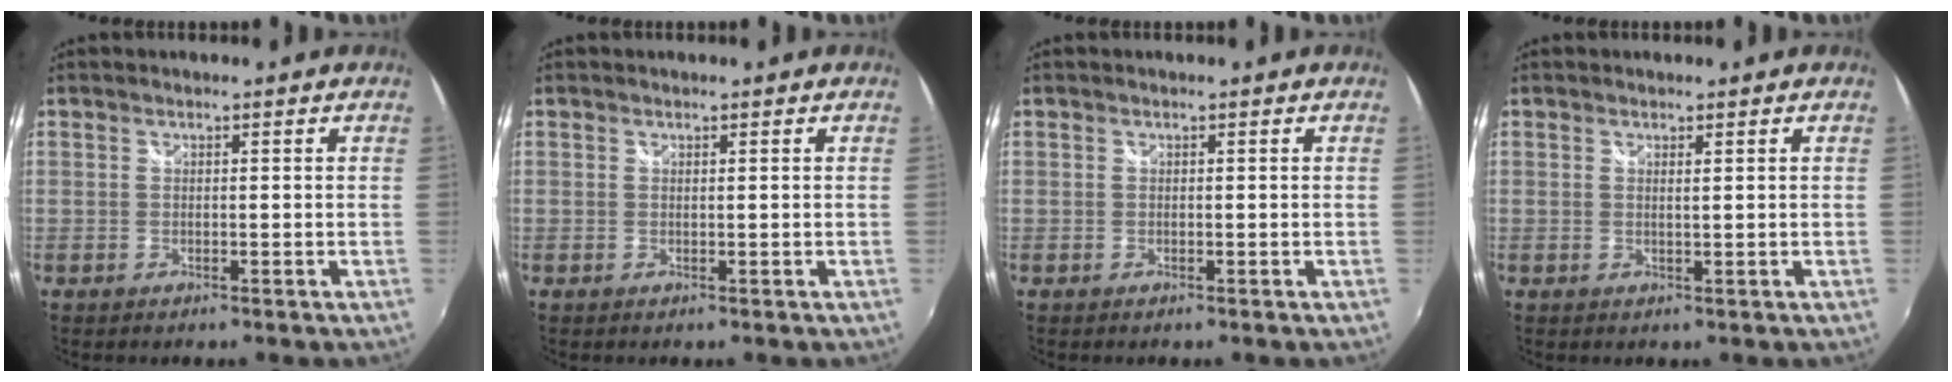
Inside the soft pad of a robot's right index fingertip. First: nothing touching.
{"total": 0.6, "force": [0.1, -0.4, -0.4], "torque": [0.007, -0.001, 0.000]}
{"total": 0.0}
{"total": 0.7, "force": [0.4, -0.5, 0.1], "torque": [0.000, 0.000, 0.006]}